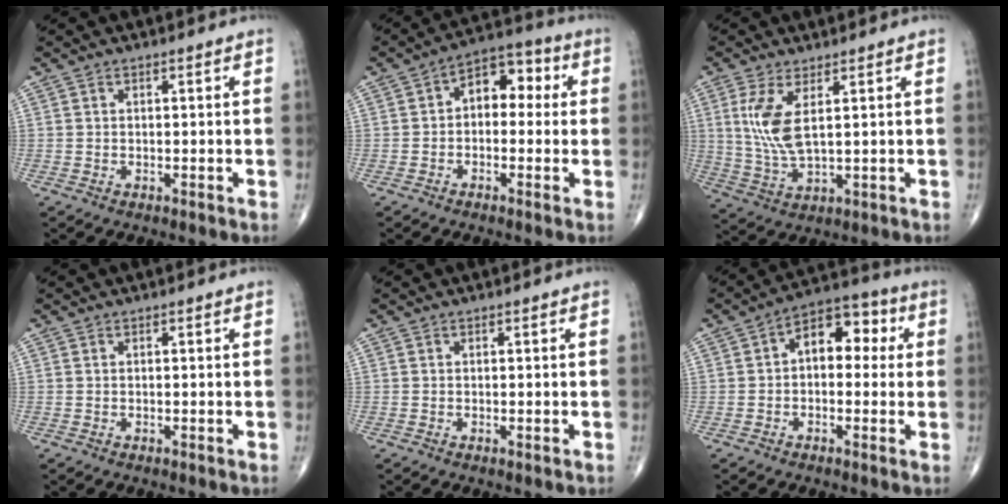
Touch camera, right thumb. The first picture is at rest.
{"total": 8.7, "force": [0.9, 5.8, 6.5], "torque": [-0.058, 0.034, -0.001]}
{"total": 8.4, "force": [2.4, 3.0, 7.4], "torque": [-0.168, -0.016, 0.057]}
{"total": 0.0}
{"total": 0.0}
{"total": 10.1, "force": [1.4, 6.4, 7.7], "torque": [-0.075, 0.034, 0.009]}